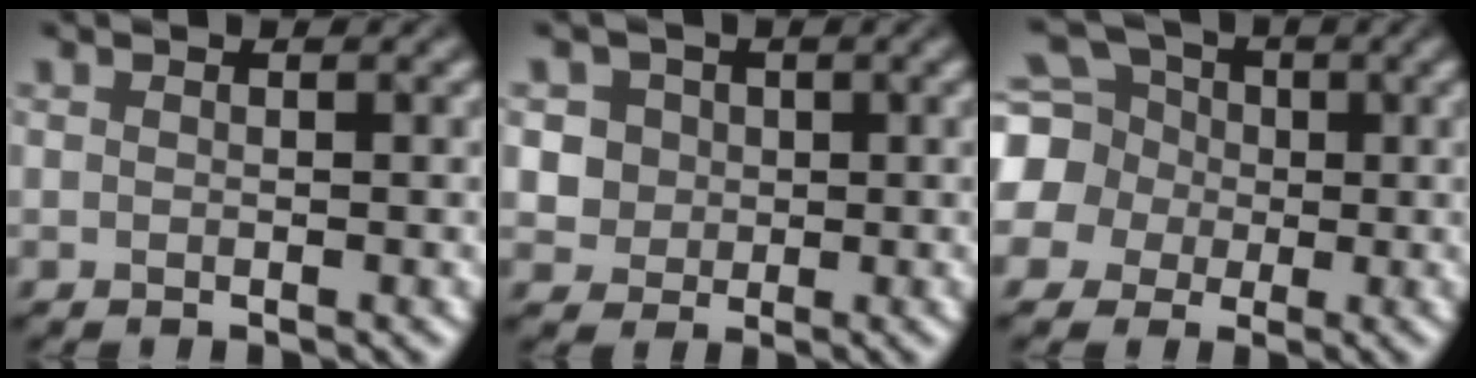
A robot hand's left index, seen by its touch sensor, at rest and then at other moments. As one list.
[{"total": 3.5, "force": [0.6, 3.4, 0.9], "torque": [-0.027, 0.020, 0.022]}, {"total": 8.8, "force": [0.6, 8.2, 3.2], "torque": [-0.104, 0.022, -0.007]}]